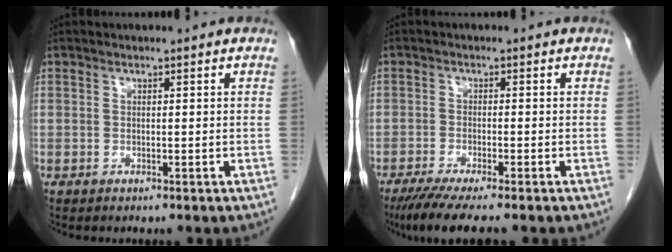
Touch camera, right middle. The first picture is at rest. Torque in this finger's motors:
{"motor_torque": [0.50, -0.33, 0.16, 0.06]}